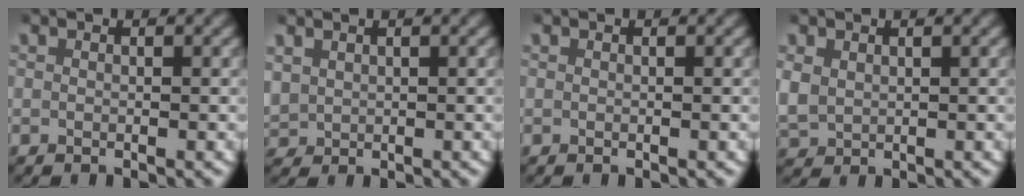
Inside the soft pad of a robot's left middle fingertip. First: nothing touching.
{"total": 2.5, "force": [1.0, 2.1, 0.9], "torque": [-0.033, 0.001, 0.025]}
{"total": 0.0}
{"total": 3.5, "force": [0.6, 3.2, 1.4], "torque": [-0.051, -0.007, 0.020]}